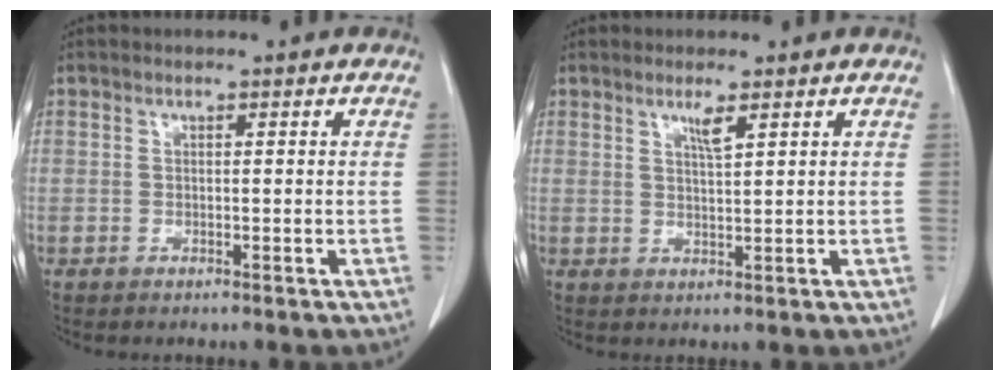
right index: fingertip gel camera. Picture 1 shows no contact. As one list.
[{"total": 2.1, "force": [1.3, -0.1, 1.7], "torque": [-0.035, -0.005, 0.025]}]